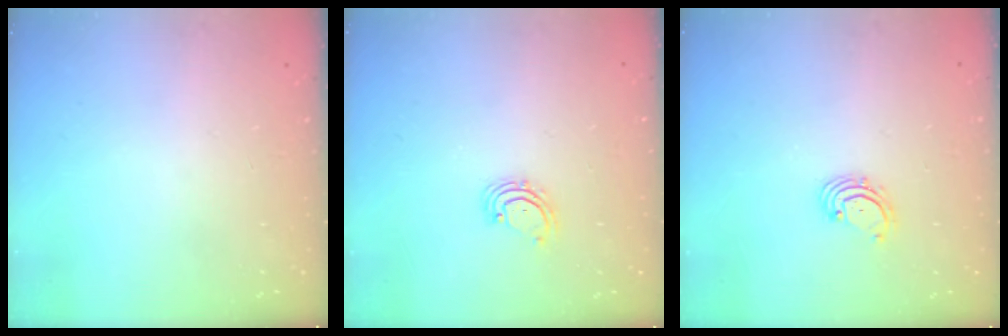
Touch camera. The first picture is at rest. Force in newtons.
{"total": 2.8, "press": 2.8, "slide": 0.2}
{"total": 2.0, "press": 1.9, "slide": 0.6}